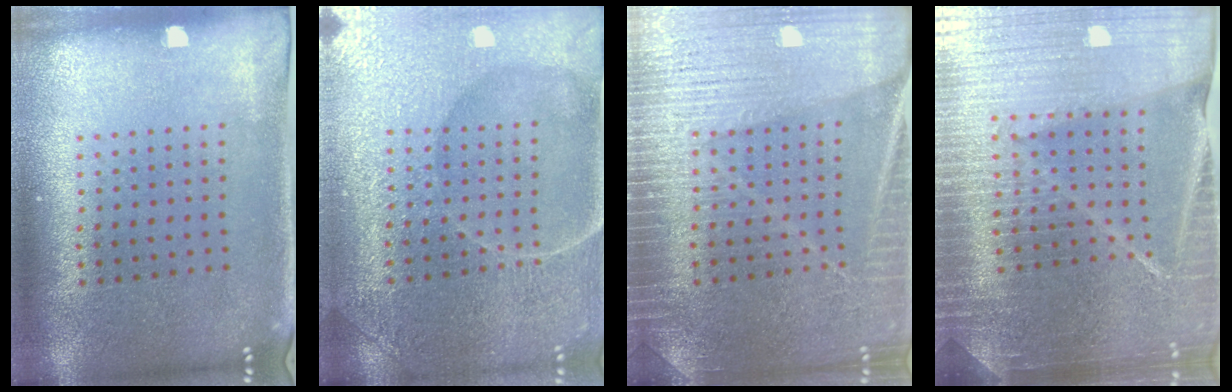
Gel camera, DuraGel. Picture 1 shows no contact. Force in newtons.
{"total": 4.7, "press": 4.6, "slide": 0.5}
{"total": 3.7, "press": 3.7, "slide": 0.6}
{"total": 6.1, "press": 5.3, "slide": 2.9}